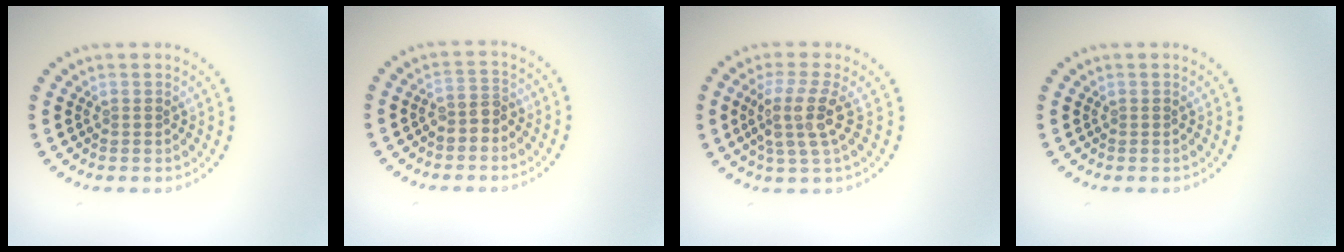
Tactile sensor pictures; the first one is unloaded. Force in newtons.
{"total": 1.8, "press": 1.5, "slide": 0.9}
{"total": 3.7, "press": 2.7, "slide": 2.5}
{"total": 0.0}